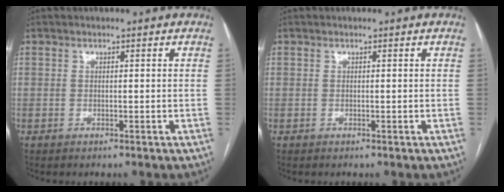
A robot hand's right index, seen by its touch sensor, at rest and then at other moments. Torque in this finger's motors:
{"motor_torque": [0.00, 0.00, 0.00, 0.00]}